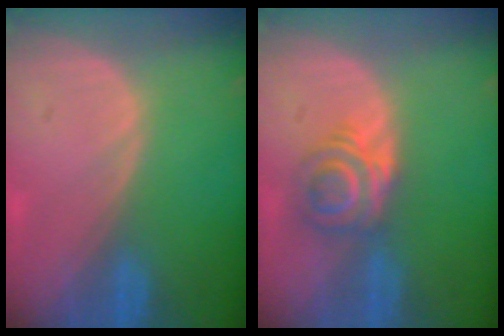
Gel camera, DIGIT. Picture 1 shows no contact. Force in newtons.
{"total": 6.2, "press": 5.2, "slide": 3.3}